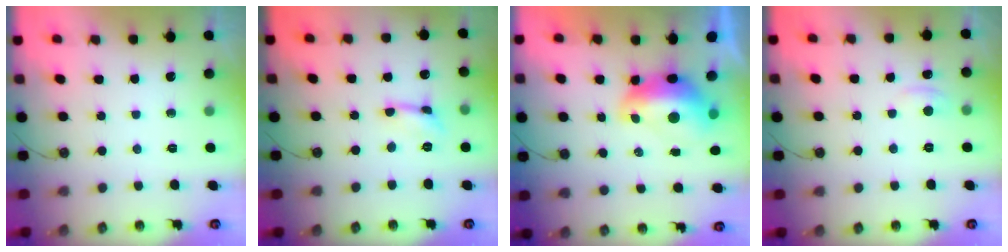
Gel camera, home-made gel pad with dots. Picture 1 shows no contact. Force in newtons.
{"total": 0.0}
{"total": 2.9, "press": 2.8, "slide": 0.7}
{"total": 0.8, "press": 0.1, "slide": 0.8}